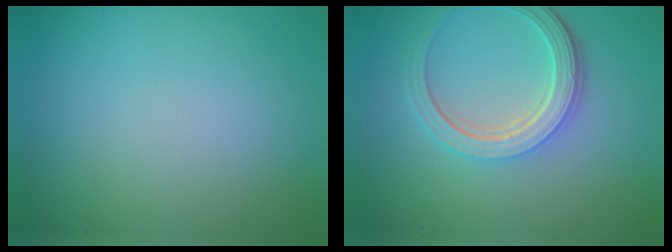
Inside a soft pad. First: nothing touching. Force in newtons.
{"total": 4.8, "press": 3.6, "slide": 3.2}